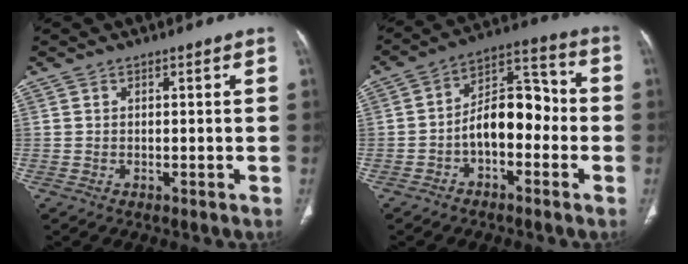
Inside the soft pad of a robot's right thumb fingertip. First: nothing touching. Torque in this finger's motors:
{"motor_torque": [1.27, 1.62, 1.21, -0.57, 0.07]}